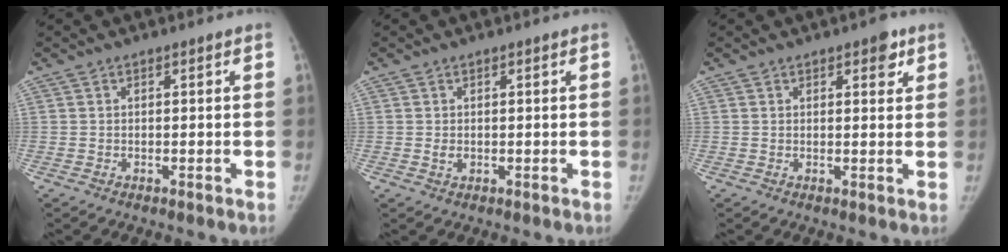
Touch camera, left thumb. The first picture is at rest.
{"total": 1.4, "force": [0.2, 0.9, 1.0], "torque": [-0.014, -0.001, 0.007]}
{"total": 3.1, "force": [1.8, 1.4, 2.2], "torque": [-0.014, -0.006, 0.020]}